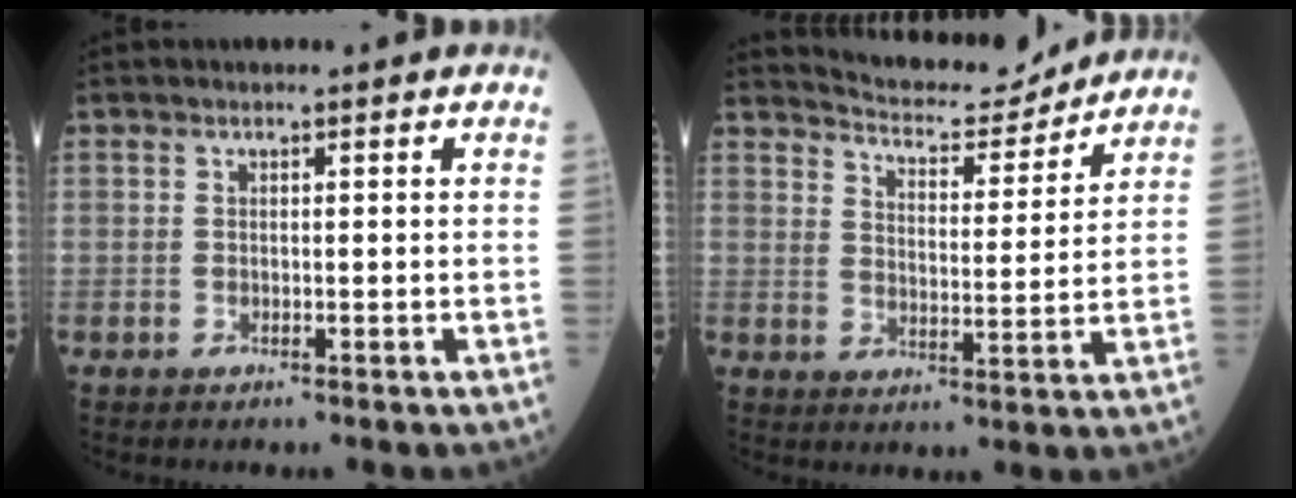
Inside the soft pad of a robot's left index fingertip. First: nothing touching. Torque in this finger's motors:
{"motor_torque": [0.61, -0.80, 0.08, -0.01]}